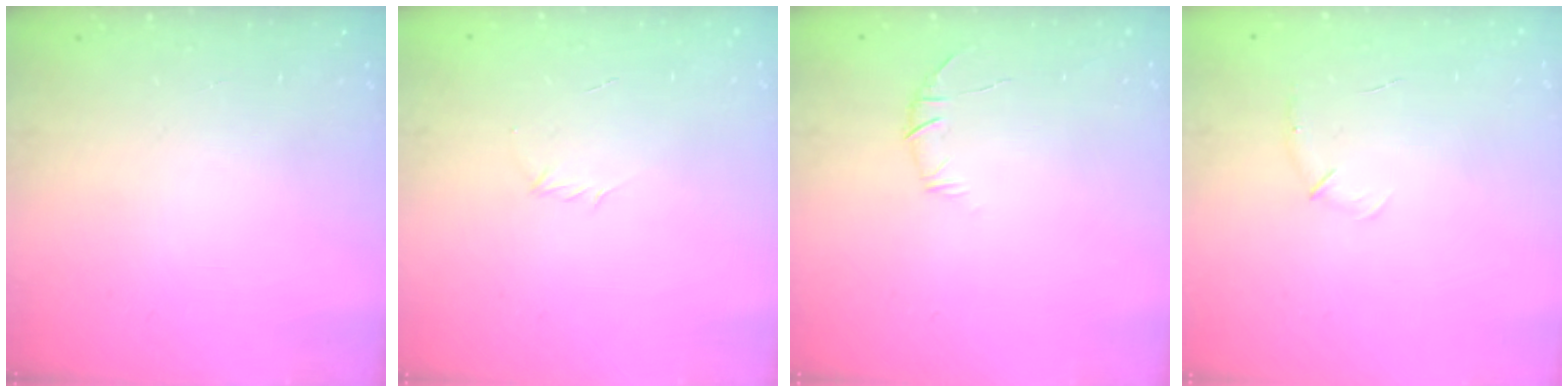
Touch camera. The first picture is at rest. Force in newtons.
{"total": 2.9, "press": 2.8, "slide": 0.8}
{"total": 6.0, "press": 5.8, "slide": 1.5}
{"total": 4.1, "press": 4.0, "slide": 1.0}